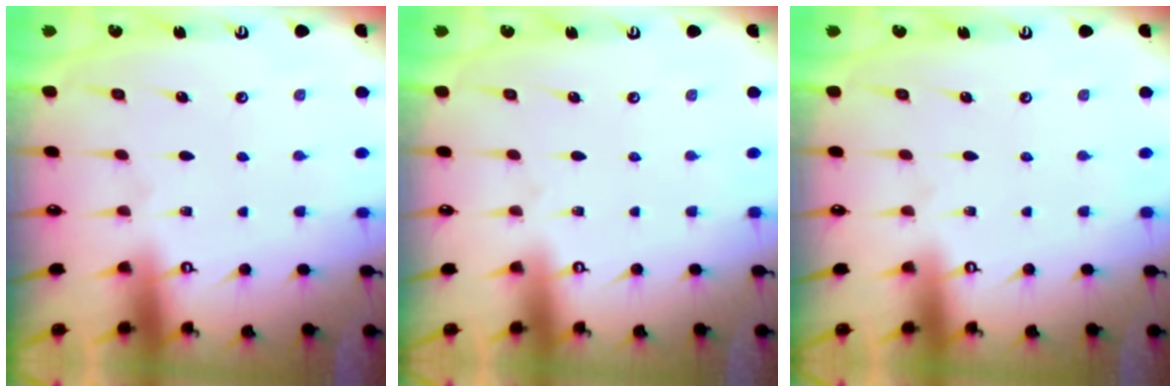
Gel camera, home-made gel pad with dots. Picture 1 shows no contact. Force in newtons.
{"total": 0.0}
{"total": 0.0}